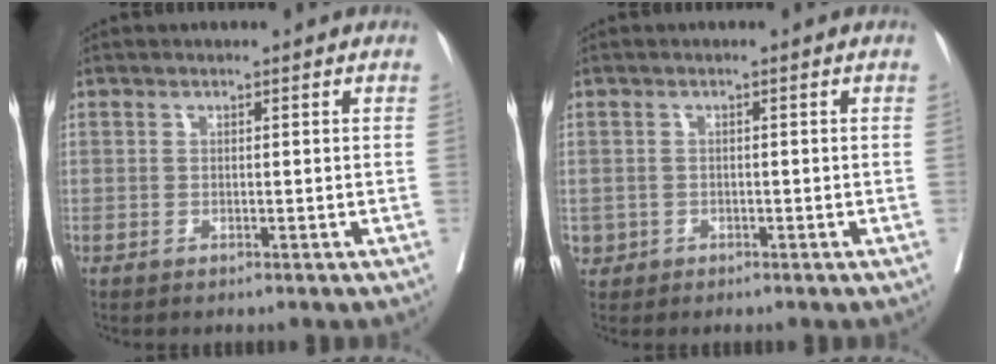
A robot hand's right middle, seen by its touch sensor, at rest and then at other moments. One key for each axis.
{"total": 1.2, "fx": -0.3, "fy": 1.2, "fz": 0.2, "tx": 0.000, "ty": 0.005, "tz": 0.000}